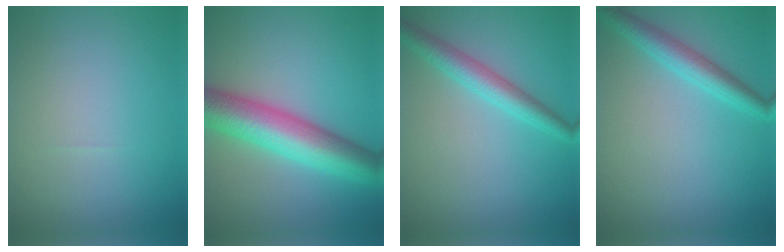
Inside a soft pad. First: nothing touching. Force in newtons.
{"total": 9.1, "press": 9.0, "slide": 0.4}
{"total": 3.3, "press": 3.3, "slide": 0.0}
{"total": 3.1, "press": 3.1, "slide": 0.2}